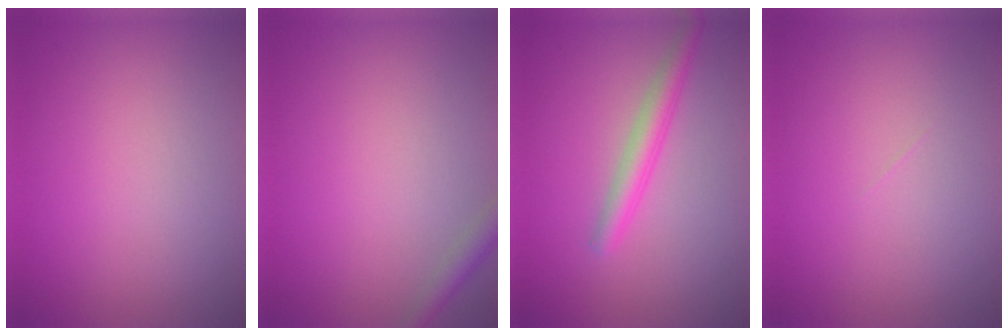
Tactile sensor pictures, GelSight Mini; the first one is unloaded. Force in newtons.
{"total": 1.6, "press": 1.6, "slide": 0.1}
{"total": 2.5, "press": 2.5, "slide": 0.2}
{"total": 0.0}